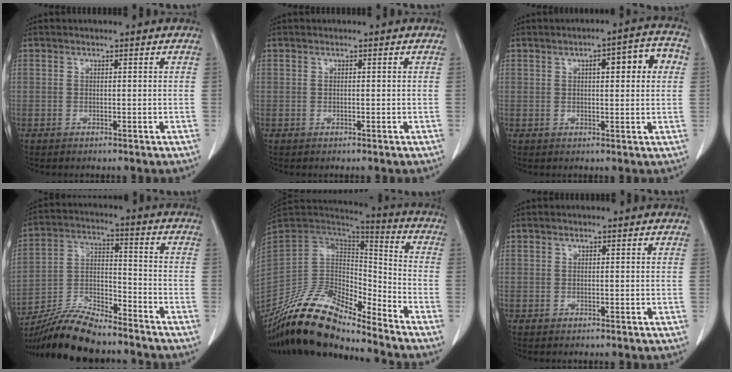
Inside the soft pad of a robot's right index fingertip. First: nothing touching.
{"total": 0.0}
{"total": 8.0, "force": [2.0, 2.0, 7.5], "torque": [-0.104, 0.028, 0.025]}
{"total": 15.6, "force": [-13.8, 3.0, 6.8], "torque": [-0.134, -0.001, -0.252]}
{"total": 19.5, "force": [-16.7, 4.7, 9.0], "torque": [-0.174, 0.021, -0.311]}
{"total": 0.0}